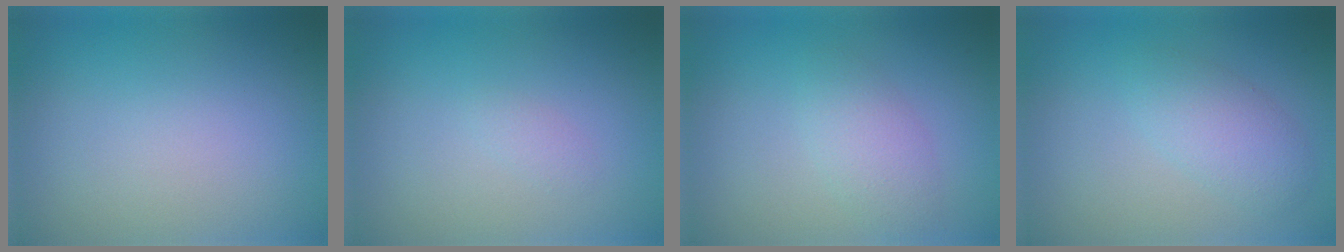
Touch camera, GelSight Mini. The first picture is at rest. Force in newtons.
{"total": 0.6, "press": 0.6, "slide": 0.0}
{"total": 2.4, "press": 2.4, "slide": 0.1}
{"total": 2.7, "press": 2.7, "slide": 0.1}